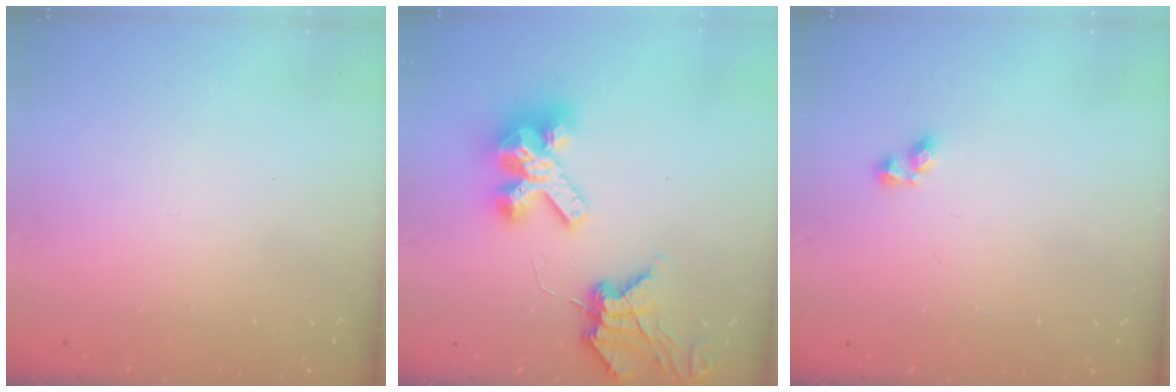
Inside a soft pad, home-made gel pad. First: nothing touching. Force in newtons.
{"total": 11.8, "press": 11.7, "slide": 1.3}
{"total": 3.8, "press": 3.8, "slide": 0.6}